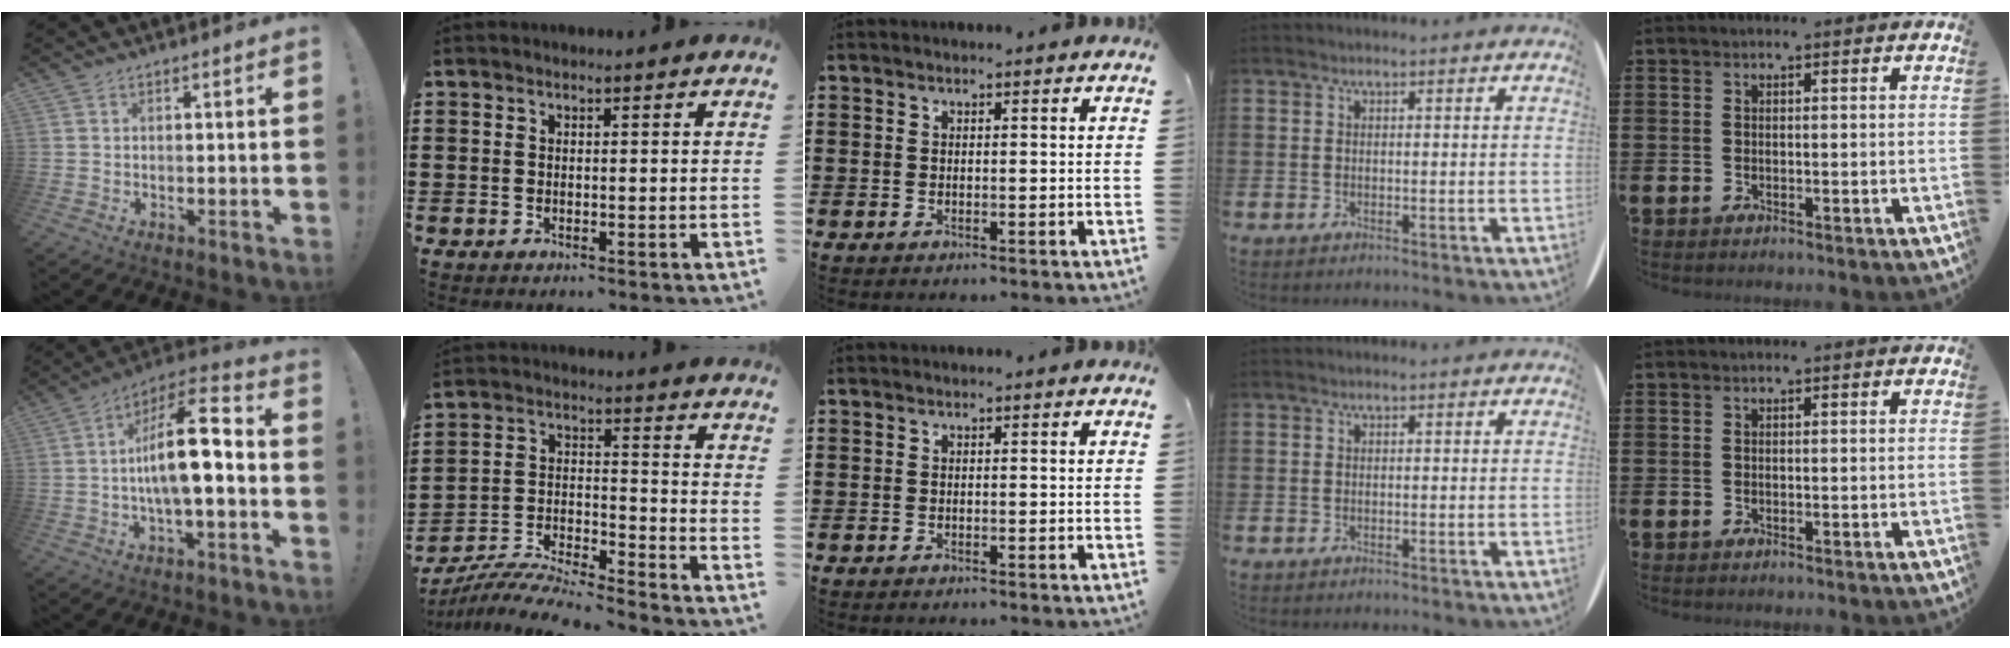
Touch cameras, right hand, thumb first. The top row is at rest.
{"thumb": {"total": 16.0, "force": [-1.3, 4.8, 15.2], "torque": [-0.234, 0.012, -0.025]}, "index": {"total": 7.2, "force": [-7.0, 0.1, 1.6], "torque": [-0.039, -0.005, -0.140]}}